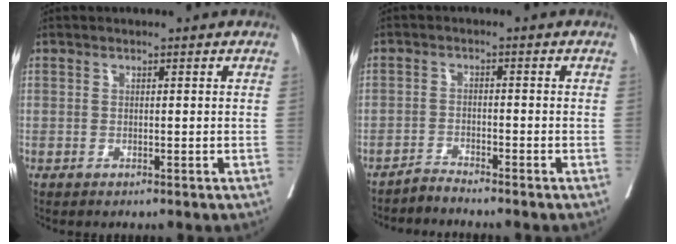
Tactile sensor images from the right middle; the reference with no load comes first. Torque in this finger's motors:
{"motor_torque": [-0.03, 0.05, -0.02, 0.01]}